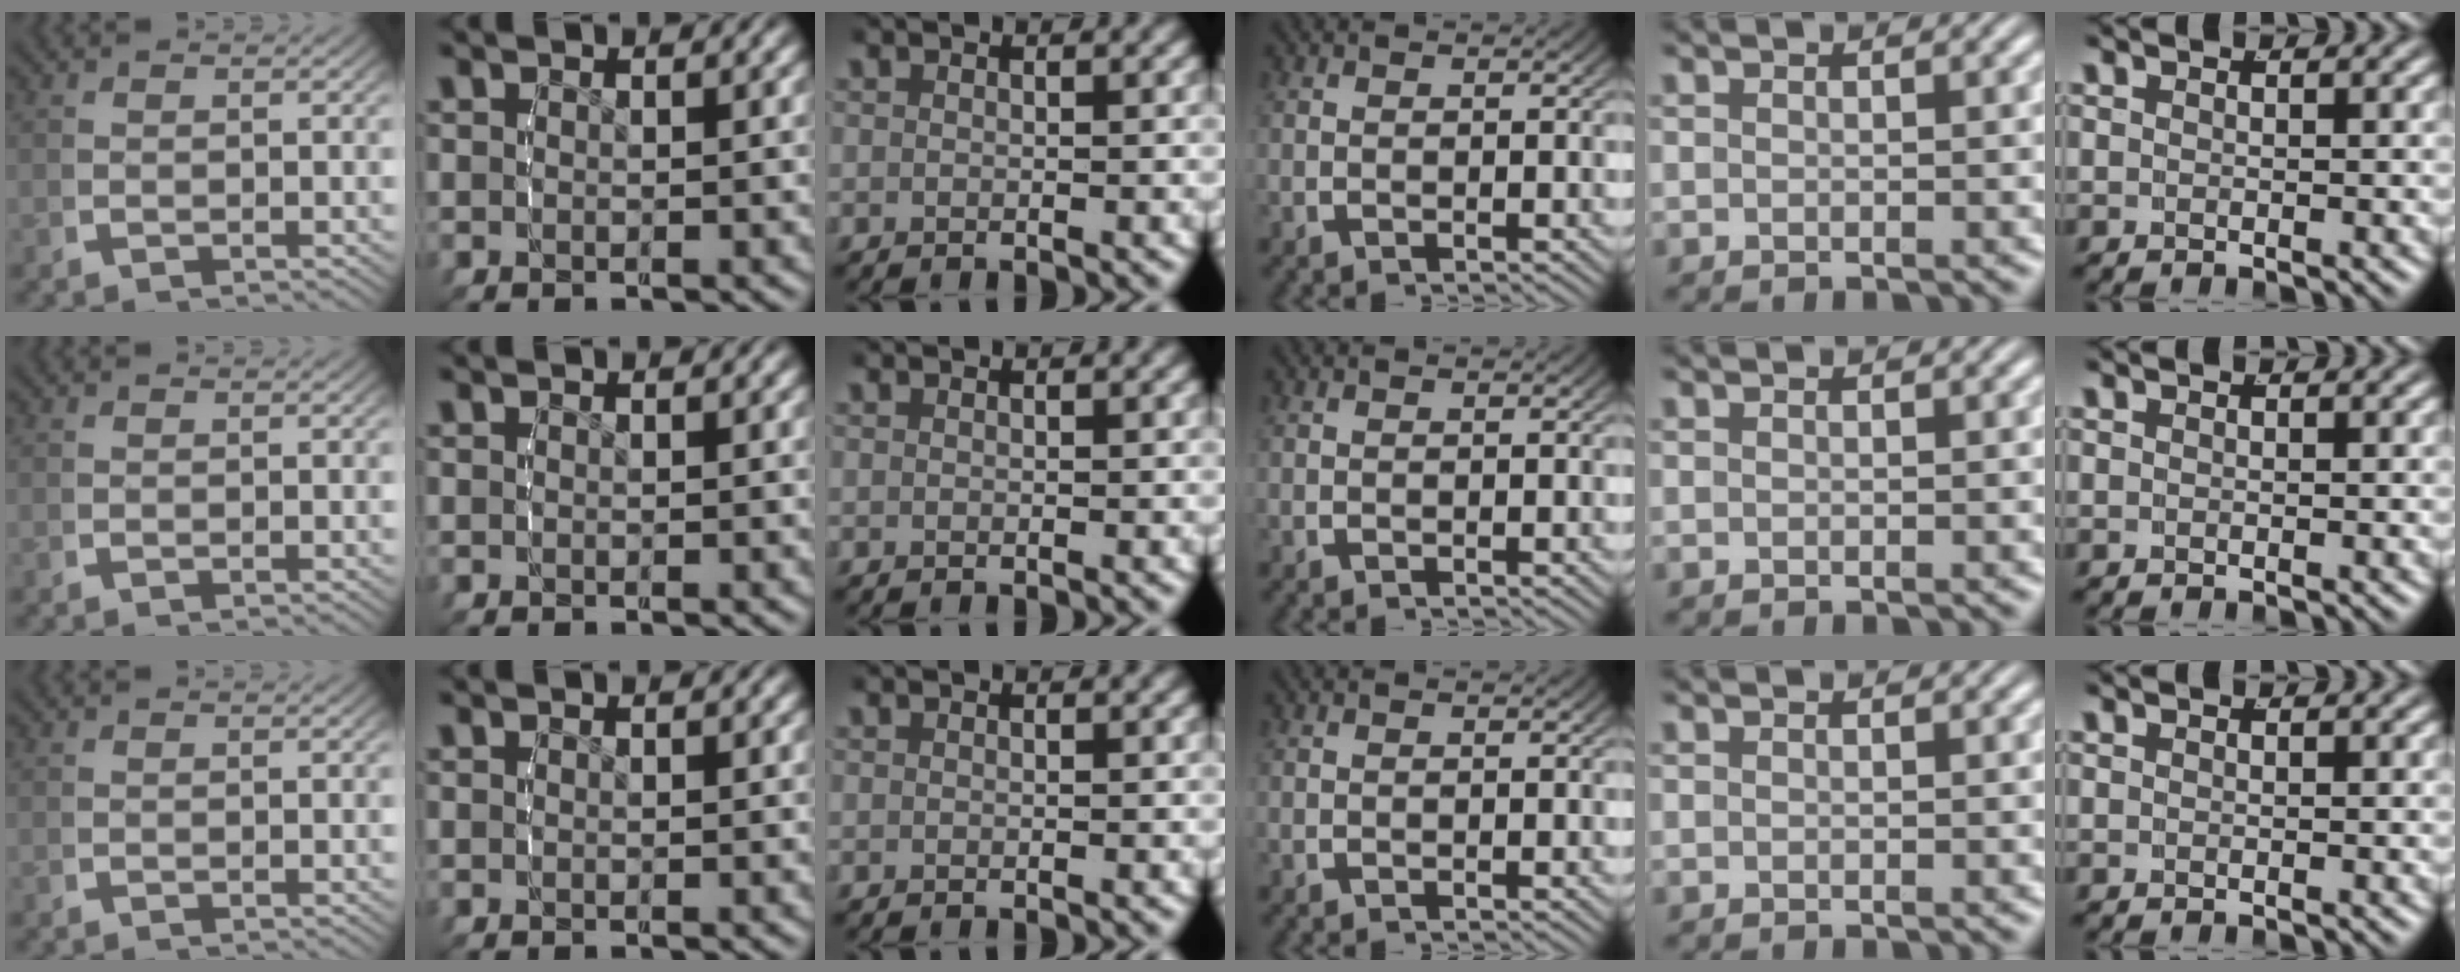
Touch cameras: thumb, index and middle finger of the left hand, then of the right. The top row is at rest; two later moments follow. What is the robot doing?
{"motion": "lift_and_place", "object": "condiment"}